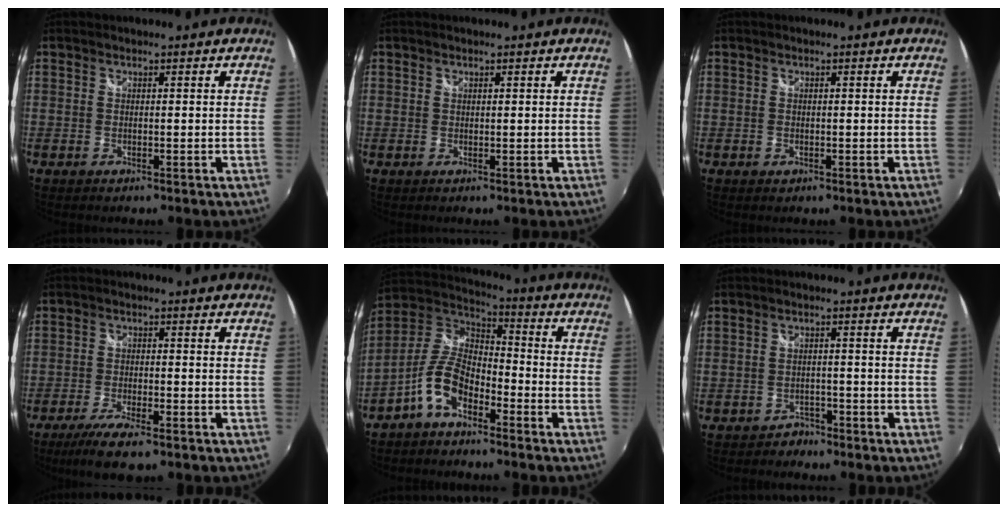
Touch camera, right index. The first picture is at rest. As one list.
[{"total": 0.6, "force": [0.1, 0.6, 0.0], "torque": [0.003, 0.002, 0.001]}, {"total": 0.7, "force": [-0.3, 0.7, 0.2], "torque": [-0.001, -0.003, -0.004]}, {"total": 8.5, "force": [-6.1, 2.1, 5.5], "torque": [-0.132, -0.023, -0.111]}, {"total": 10.4, "force": [-5.6, 5.4, 6.9], "torque": [-0.149, 0.015, -0.111]}, {"total": 3.3, "force": [-2.6, 2.0, 0.0], "torque": [-0.006, 0.005, -0.042]}]